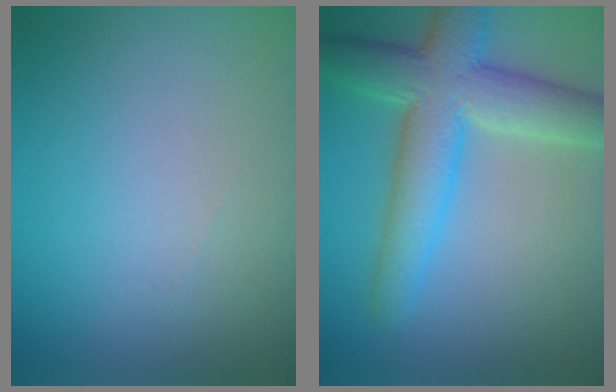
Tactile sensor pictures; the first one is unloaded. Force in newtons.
{"total": 7.7, "press": 7.7, "slide": 0.5}